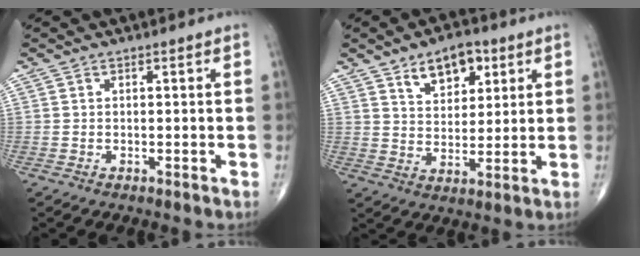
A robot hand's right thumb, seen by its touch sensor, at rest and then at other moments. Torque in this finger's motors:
{"motor_torque": [-0.59, 0.87, 0.08, 0.05, 0.16]}